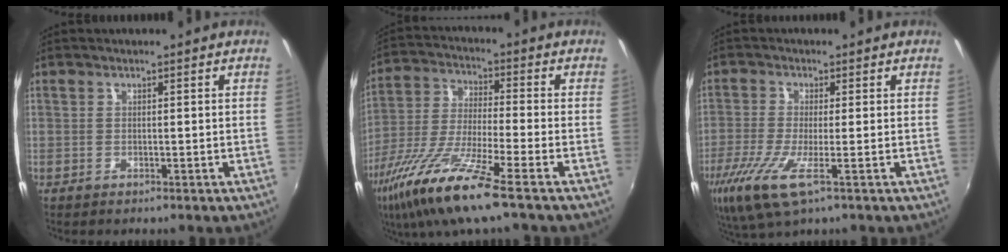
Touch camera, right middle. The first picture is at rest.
{"total": 15.5, "force": [-9.6, 1.0, 12.1], "torque": [-0.257, -0.038, -0.187]}
{"total": 9.0, "force": [-4.2, 1.5, 7.8], "torque": [-0.178, -0.035, -0.080]}